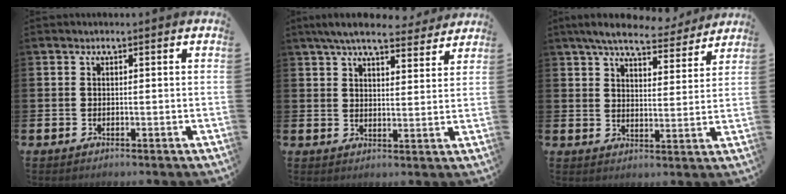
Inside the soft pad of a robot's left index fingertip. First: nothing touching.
{"total": 7.1, "force": [6.5, 1.4, 2.6], "torque": [-0.058, -0.027, 0.115]}
{"total": 7.0, "force": [6.4, 1.5, 2.3], "torque": [-0.055, -0.035, 0.111]}